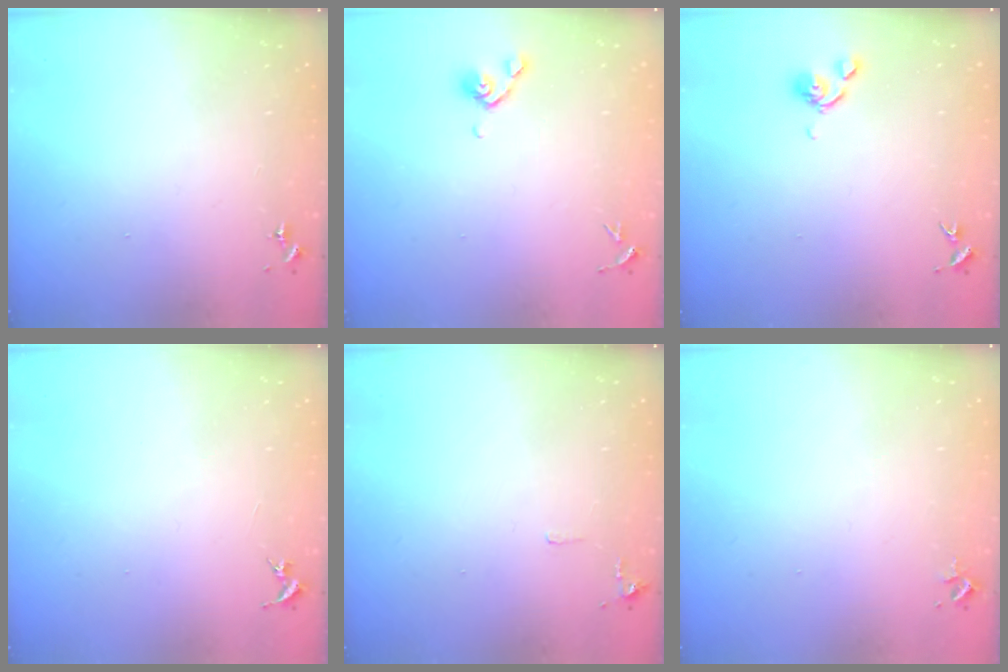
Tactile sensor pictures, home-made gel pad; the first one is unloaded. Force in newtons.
{"total": 5.5, "press": 5.3, "slide": 1.5}
{"total": 6.4, "press": 6.2, "slide": 1.3}
{"total": 0.0}
{"total": 5.0, "press": 5.0, "slide": 0.8}
{"total": 2.4, "press": 2.4, "slide": 0.3}